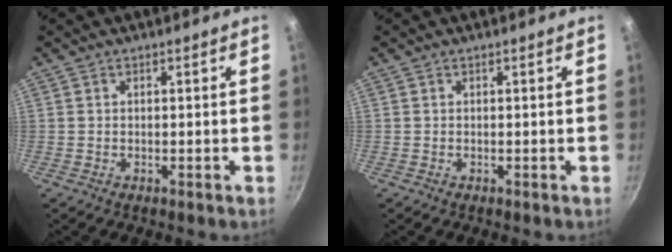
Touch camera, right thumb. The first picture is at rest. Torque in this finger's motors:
{"motor_torque": [0.00, 0.00, 0.10, 0.06, 0.02]}